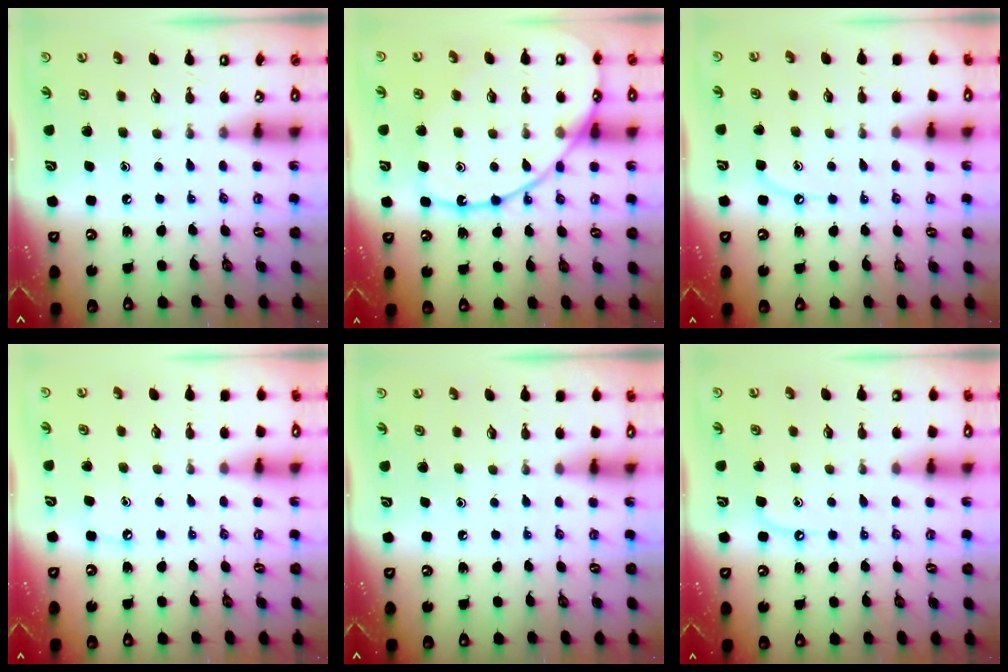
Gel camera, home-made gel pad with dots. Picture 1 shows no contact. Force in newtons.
{"total": 14.8, "press": 14.7, "slide": 1.4}
{"total": 5.0, "press": 4.9, "slide": 0.5}
{"total": 3.1, "press": 3.0, "slide": 0.4}
{"total": 2.2, "press": 2.2, "slide": 0.3}
{"total": 6.6, "press": 6.5, "slide": 0.6}